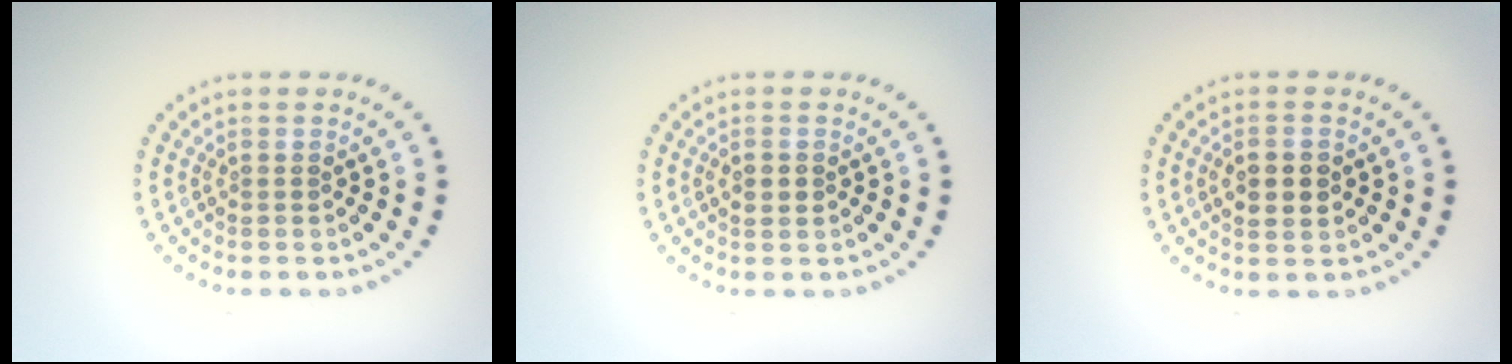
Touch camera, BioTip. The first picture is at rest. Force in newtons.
{"total": 1.1, "press": 1.1, "slide": 0.1}
{"total": 3.1, "press": 3.1, "slide": 0.1}